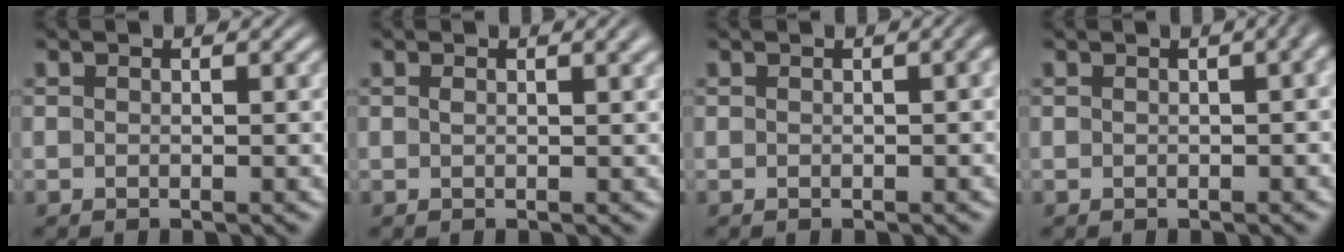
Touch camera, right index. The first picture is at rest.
{"total": 0.8, "force": [0.2, -0.4, 0.6], "torque": [-0.007, -0.002, 0.007]}
{"total": 0.8, "force": [0.0, 0.2, 0.8], "torque": [-0.005, 0.004, -0.003]}
{"total": 2.3, "force": [0.2, 0.7, 2.1], "torque": [-0.010, 0.014, -0.002]}